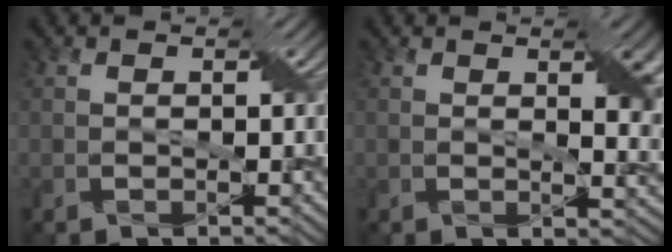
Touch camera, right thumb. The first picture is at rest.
{"total": 5.4, "force": [1.8, 2.1, 4.6], "torque": [-0.067, -0.007, 0.033]}